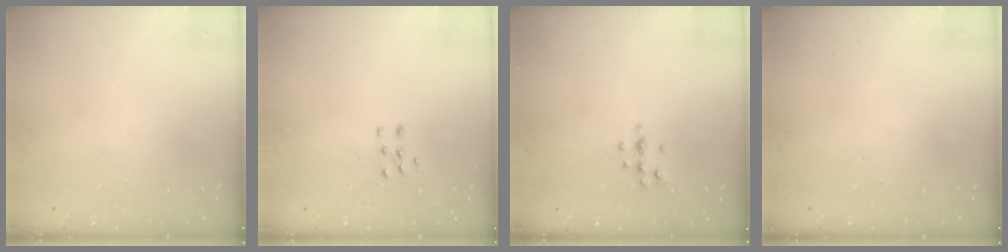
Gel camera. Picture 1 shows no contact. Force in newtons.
{"total": 4.6, "press": 4.5, "slide": 0.5}
{"total": 4.8, "press": 4.4, "slide": 1.8}
{"total": 0.0}